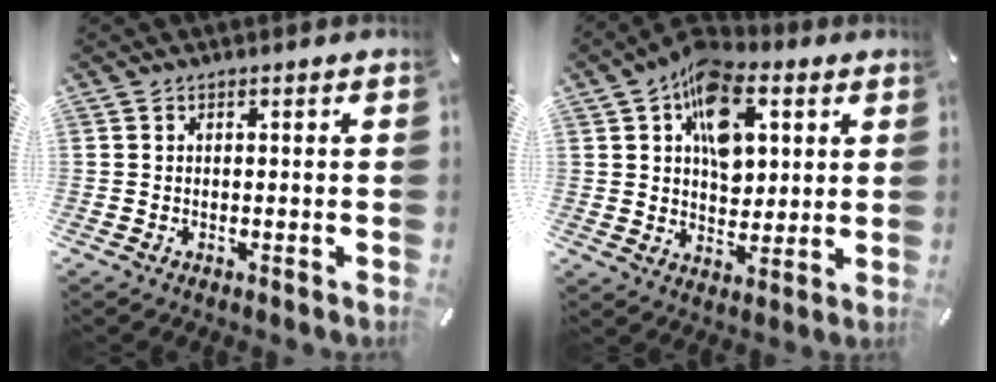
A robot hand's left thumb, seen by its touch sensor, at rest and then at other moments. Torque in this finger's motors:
{"motor_torque": [0.51, 1.16, 1.78, -0.99, 0.54]}